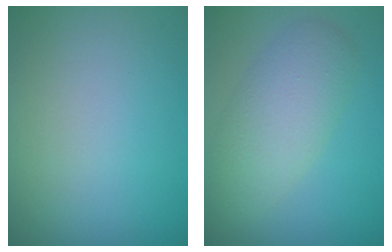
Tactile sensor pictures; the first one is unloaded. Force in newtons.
{"total": 5.1, "press": 5.1, "slide": 0.2}